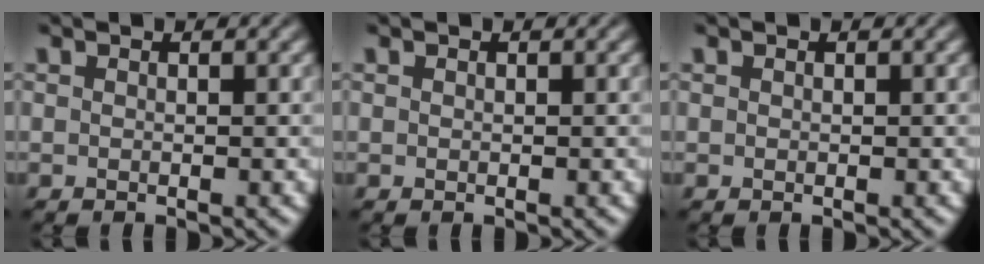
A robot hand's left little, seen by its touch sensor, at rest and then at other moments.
{"total": 0.0}
{"total": 0.0}